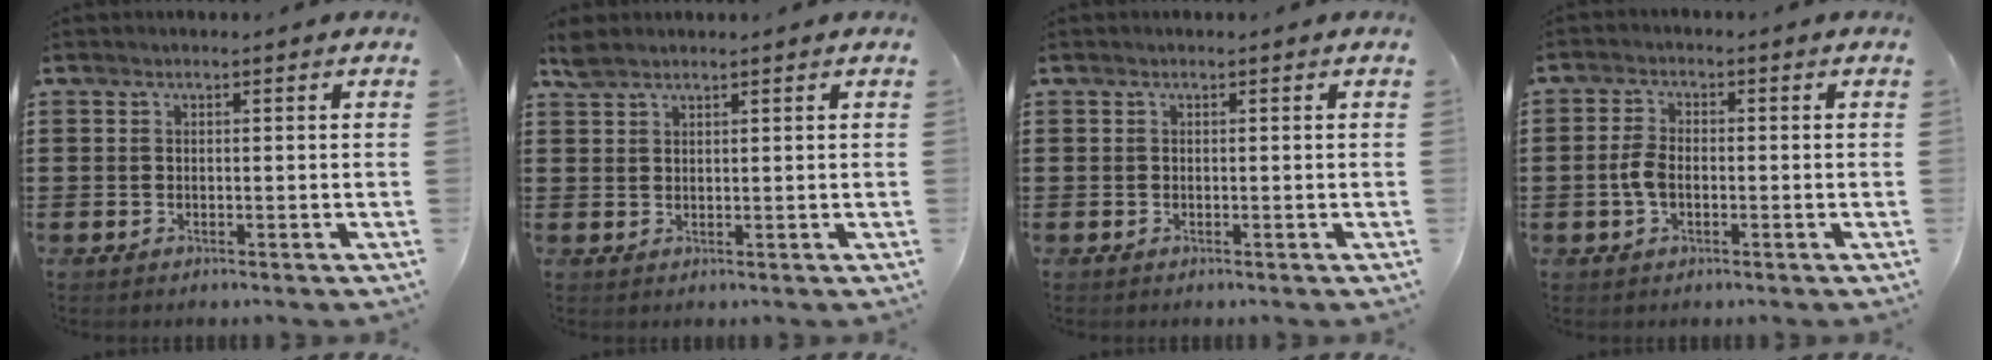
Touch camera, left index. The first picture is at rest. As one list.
[{"total": 2.2, "force": [1.9, 0.8, 0.9], "torque": [-0.023, 0.002, 0.036]}, {"total": 0.0}, {"total": 3.8, "force": [-0.7, 2.0, 3.1], "torque": [-0.080, -0.003, -0.019]}]